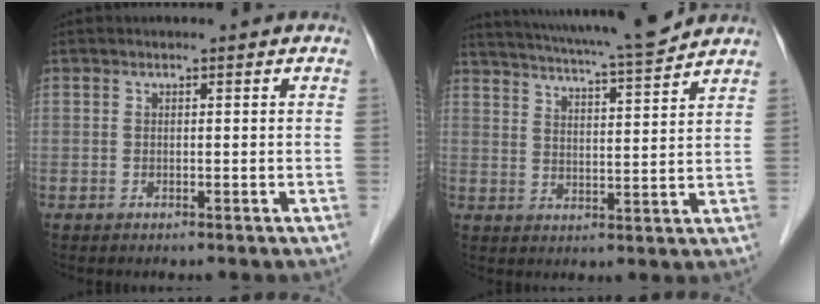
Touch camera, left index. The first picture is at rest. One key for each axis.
{"total": 13.8, "fx": 12.6, "fy": -0.1, "fz": 5.7, "tx": -0.108, "ty": -0.001, "tz": 0.184}